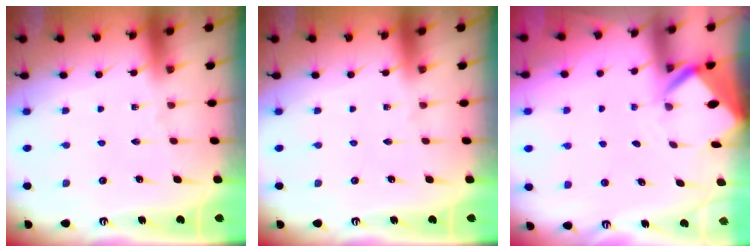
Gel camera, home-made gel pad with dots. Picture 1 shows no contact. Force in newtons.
{"total": 0.0}
{"total": 3.8, "press": 3.8, "slide": 0.2}